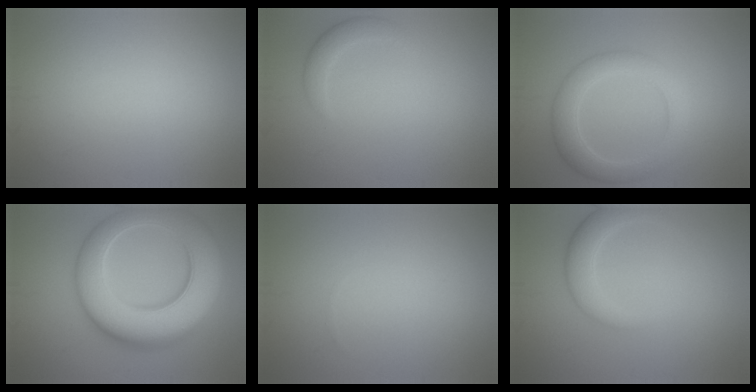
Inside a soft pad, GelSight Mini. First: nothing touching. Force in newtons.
{"total": 1.8, "press": 1.8, "slide": 0.0}
{"total": 4.2, "press": 4.2, "slide": 0.0}
{"total": 11.8, "press": 11.8, "slide": 0.4}
{"total": 0.0}
{"total": 3.2, "press": 3.1, "slide": 0.2}